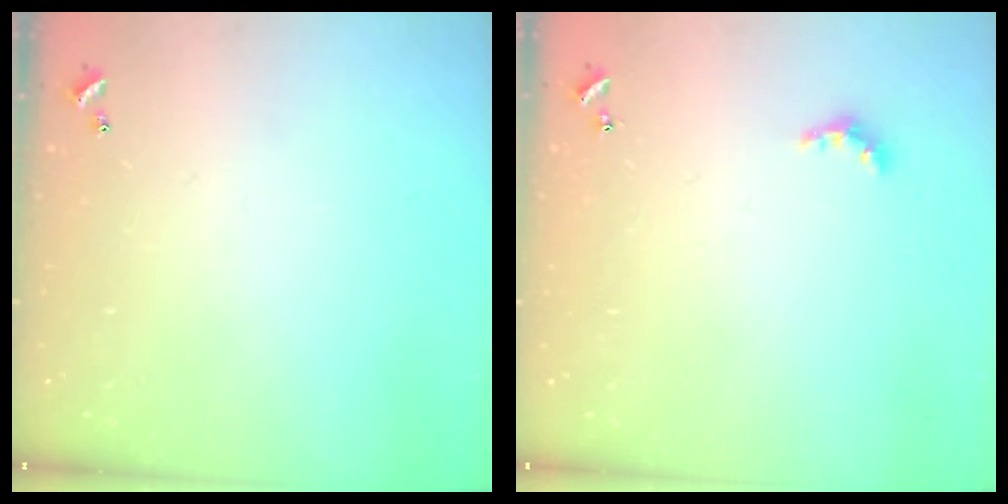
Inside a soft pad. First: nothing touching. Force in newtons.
{"total": 2.4, "press": 2.3, "slide": 0.5}